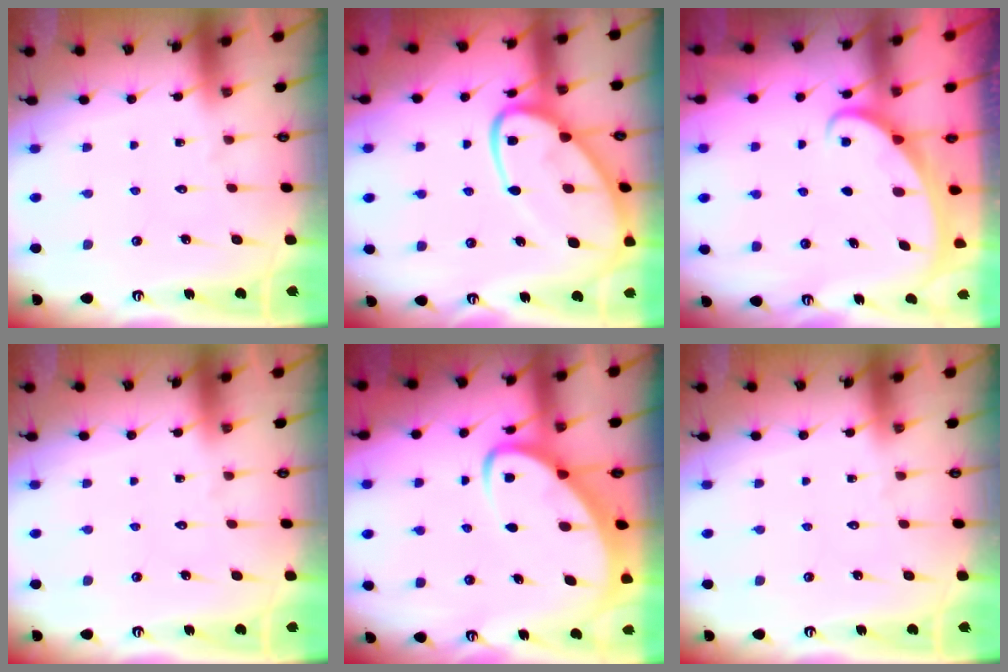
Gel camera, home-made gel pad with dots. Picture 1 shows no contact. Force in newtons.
{"total": 16.9, "press": 16.8, "slide": 1.4}
{"total": 2.2, "press": 2.2, "slide": 0.1}
{"total": 0.0}
{"total": 5.4, "press": 5.4, "slide": 0.5}
{"total": 0.0}